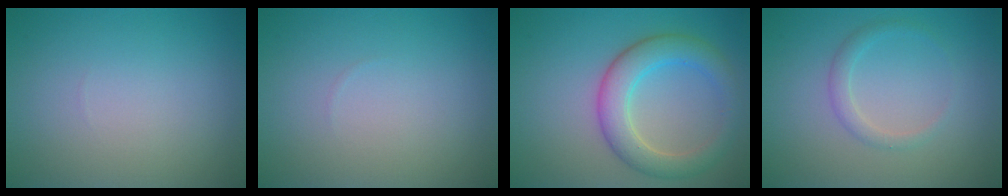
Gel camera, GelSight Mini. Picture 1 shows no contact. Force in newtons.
{"total": 0.0}
{"total": 4.8, "press": 4.8, "slide": 0.1}
{"total": 1.5, "press": 1.5, "slide": 0.0}